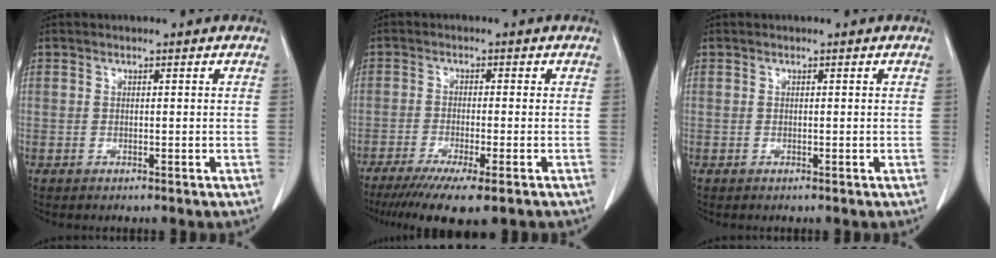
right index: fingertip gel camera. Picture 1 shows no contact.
{"total": 10.4, "force": [-7.4, 1.0, 7.2], "torque": [-0.105, -0.024, -0.115]}
{"total": 0.0}